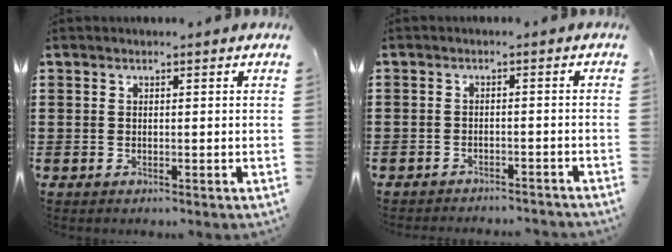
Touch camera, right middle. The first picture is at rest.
{"total": 2.3, "force": [-2.2, 0.2, -0.3], "torque": [0.001, 0.003, -0.051]}